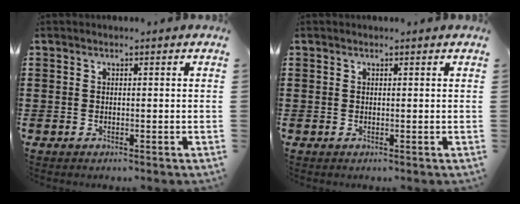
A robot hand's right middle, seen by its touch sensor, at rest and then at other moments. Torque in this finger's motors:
{"motor_torque": [0.00, 0.00, 0.01, 0.00]}